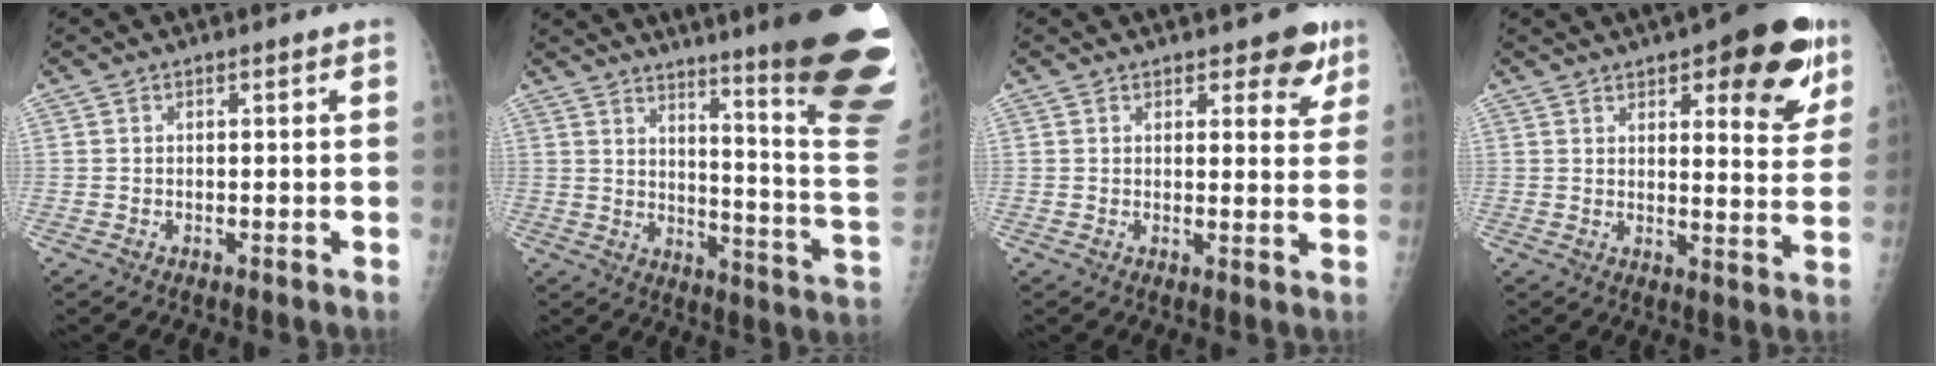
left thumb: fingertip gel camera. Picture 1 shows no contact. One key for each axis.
{"total": 27.4, "fx": 17.8, "fy": 2.4, "fz": 20.8, "tx": -0.199, "ty": -0.116, "tz": 0.233}
{"total": 5.7, "fx": 3.7, "fy": 2.8, "fz": 3.3, "tx": -0.004, "ty": -0.017, "tz": 0.043}
{"total": 16.4, "fx": 8.6, "fy": 5.9, "fz": 12.7, "tx": -0.115, "ty": -0.035, "tz": 0.107}